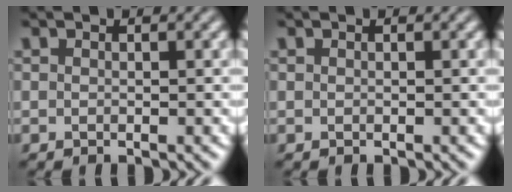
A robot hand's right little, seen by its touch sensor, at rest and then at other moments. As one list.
[{"total": 0.0}]